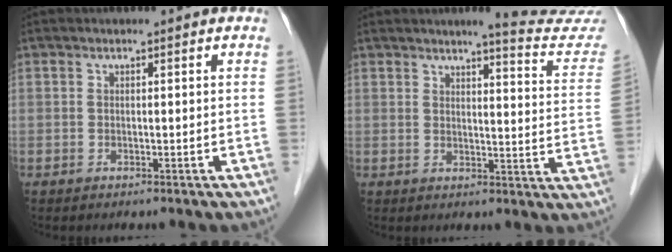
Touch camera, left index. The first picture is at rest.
{"total": 12.6, "force": [12.1, -0.2, 3.5], "torque": [-0.027, -0.075, 0.119]}